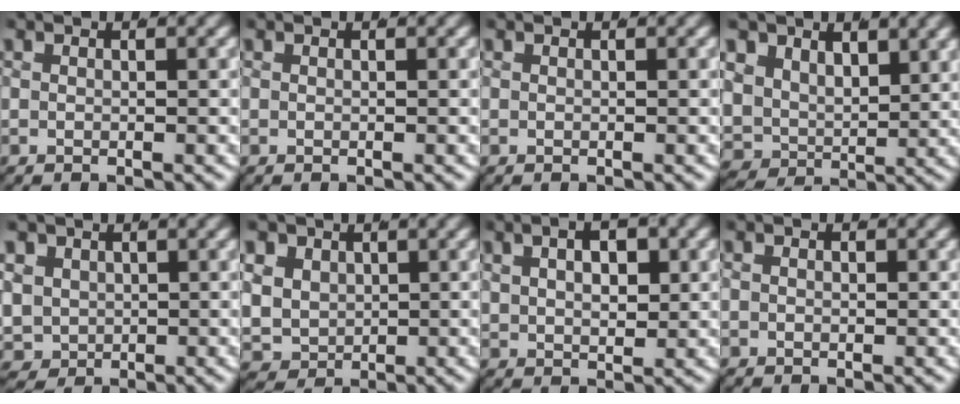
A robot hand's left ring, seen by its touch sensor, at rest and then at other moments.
{"total": 0.0}
{"total": 1.1, "force": [-0.3, -1.0, -0.3], "torque": [0.012, -0.014, 0.008]}
{"total": 9.5, "force": [0.0, 8.7, 3.7], "torque": [-0.126, -0.052, 0.002]}
{"total": 8.5, "force": [-2.2, 7.9, 2.4], "torque": [-0.097, -0.059, -0.025]}
{"total": 8.7, "force": [-1.5, 8.2, 2.7], "torque": [-0.110, -0.059, -0.015]}
{"total": 4.7, "force": [1.2, 3.4, 3.1], "torque": [-0.048, 0.005, 0.014]}
{"total": 0.7, "force": [-0.3, 0.6, 0.3], "torque": [-0.012, -0.004, -0.004]}